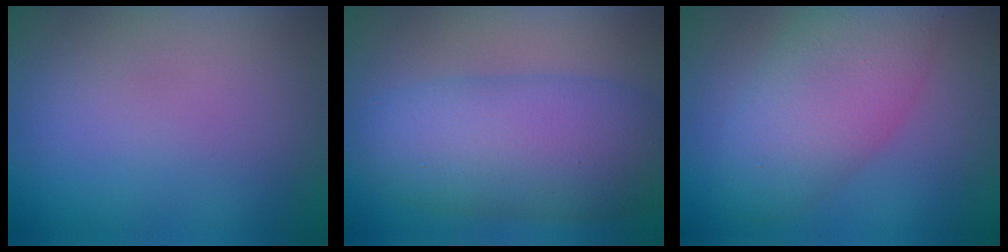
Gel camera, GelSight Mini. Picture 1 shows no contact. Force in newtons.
{"total": 8.6, "press": 8.6, "slide": 0.3}
{"total": 6.3, "press": 6.3, "slide": 0.2}